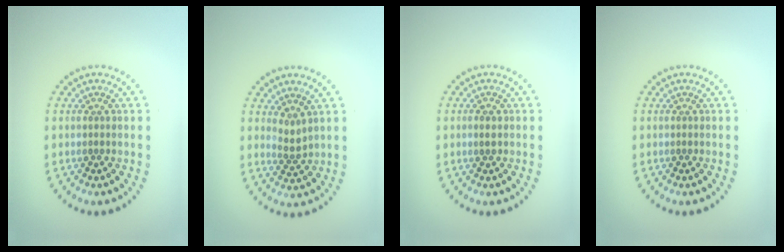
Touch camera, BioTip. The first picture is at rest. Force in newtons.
{"total": 1.3, "press": 0.9, "slide": 0.9}
{"total": 0.9, "press": 0.9, "slide": 0.2}
{"total": 0.0}